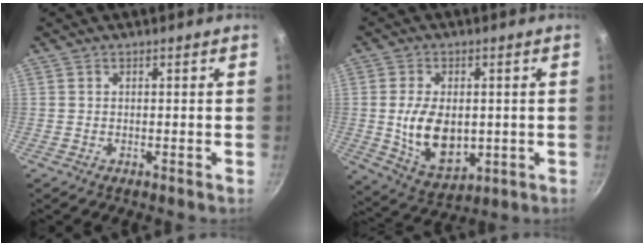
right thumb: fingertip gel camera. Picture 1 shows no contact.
{"total": 12.1, "force": [-0.2, 7.8, 9.3], "torque": [-0.148, -0.014, 0.013]}